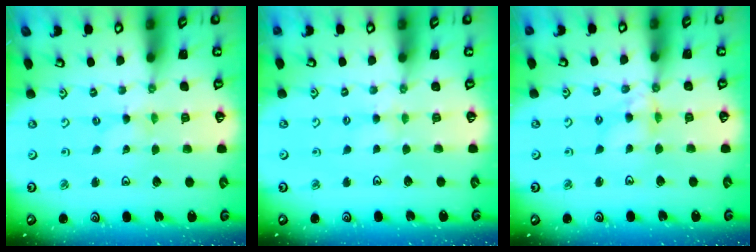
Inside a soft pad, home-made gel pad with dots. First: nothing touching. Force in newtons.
{"total": 2.8, "press": 2.8, "slide": 0.5}
{"total": 6.7, "press": 6.6, "slide": 0.5}